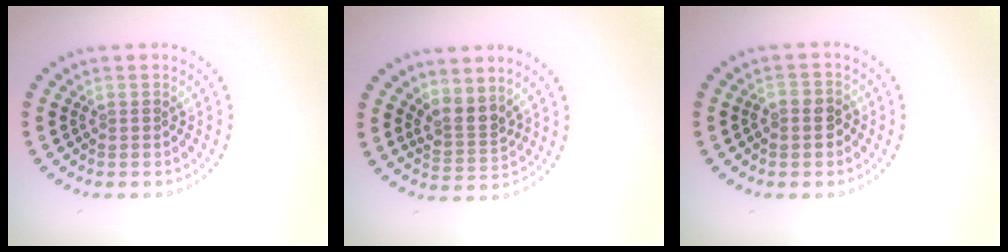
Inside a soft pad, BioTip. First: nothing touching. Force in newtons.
{"total": 2.5, "press": 1.8, "slide": 1.8}
{"total": 1.9, "press": 1.9, "slide": 0.6}